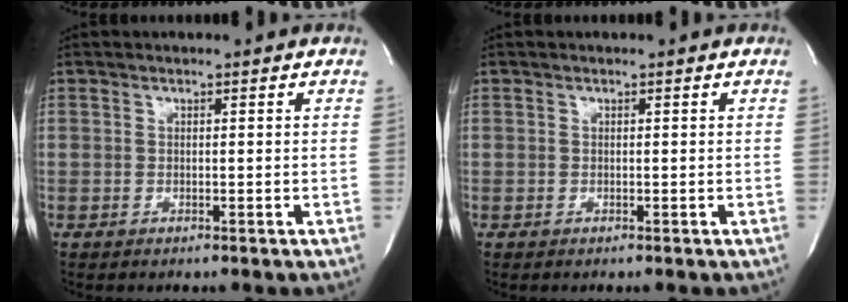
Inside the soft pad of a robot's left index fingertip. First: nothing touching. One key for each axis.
{"total": 0.0}